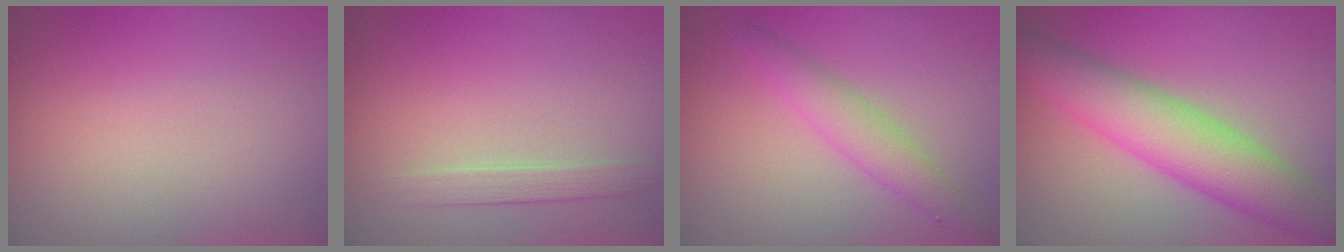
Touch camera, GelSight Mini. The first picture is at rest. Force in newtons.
{"total": 1.5, "press": 1.5, "slide": 0.1}
{"total": 2.8, "press": 2.8, "slide": 0.1}
{"total": 6.8, "press": 6.8, "slide": 0.3}